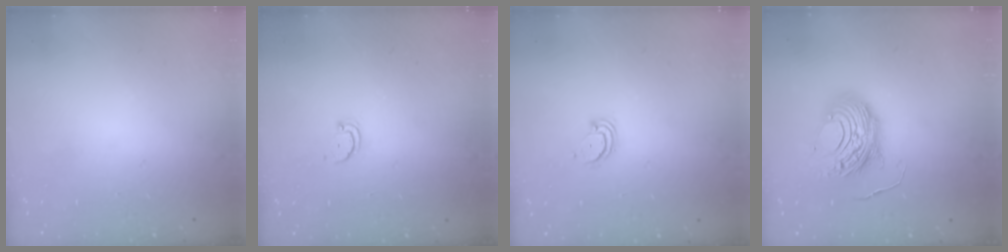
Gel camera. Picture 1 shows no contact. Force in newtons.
{"total": 2.5, "press": 2.4, "slide": 0.4}
{"total": 3.0, "press": 3.0, "slide": 0.2}
{"total": 12.3, "press": 12.2, "slide": 0.9}